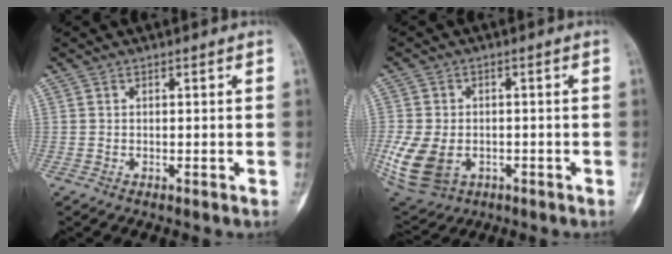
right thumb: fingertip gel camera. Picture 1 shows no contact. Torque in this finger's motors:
{"motor_torque": [0.91, 1.55, 0.90, -0.80, 0.14]}